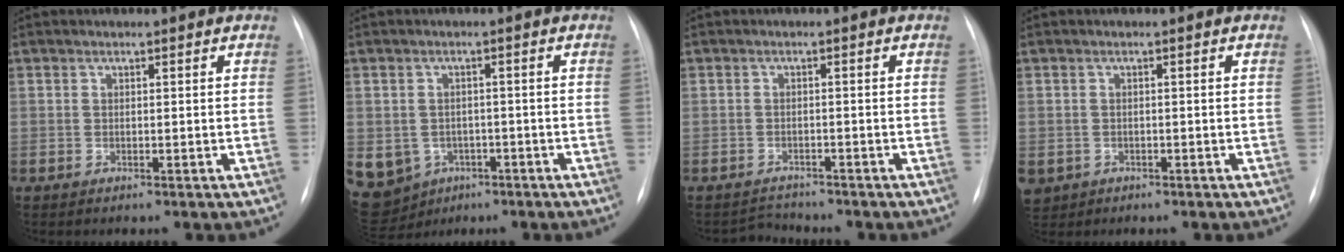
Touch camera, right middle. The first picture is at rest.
{"total": 15.3, "force": [-6.1, 13.1, 5.1], "torque": [-0.163, 0.009, -0.069]}
{"total": 2.3, "force": [-2.1, 0.2, -0.8], "torque": [0.016, -0.011, -0.032]}
{"total": 4.7, "force": [-2.3, 3.9, 1.3], "torque": [-0.035, -0.001, -0.031]}